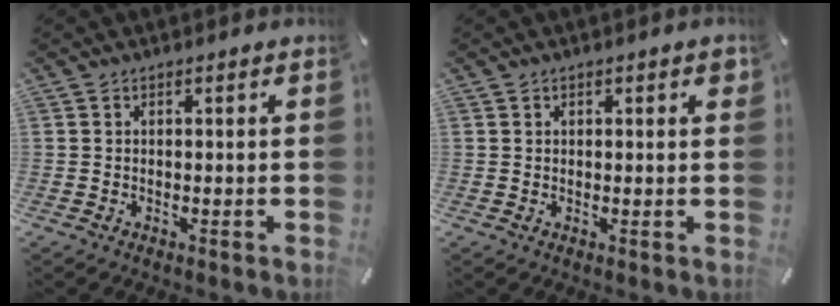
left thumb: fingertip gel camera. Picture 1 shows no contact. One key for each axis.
{"total": 1.2, "fx": 0.6, "fy": 0.6, "fz": 0.9, "tx": -0.010, "ty": 0.000, "tz": 0.008}